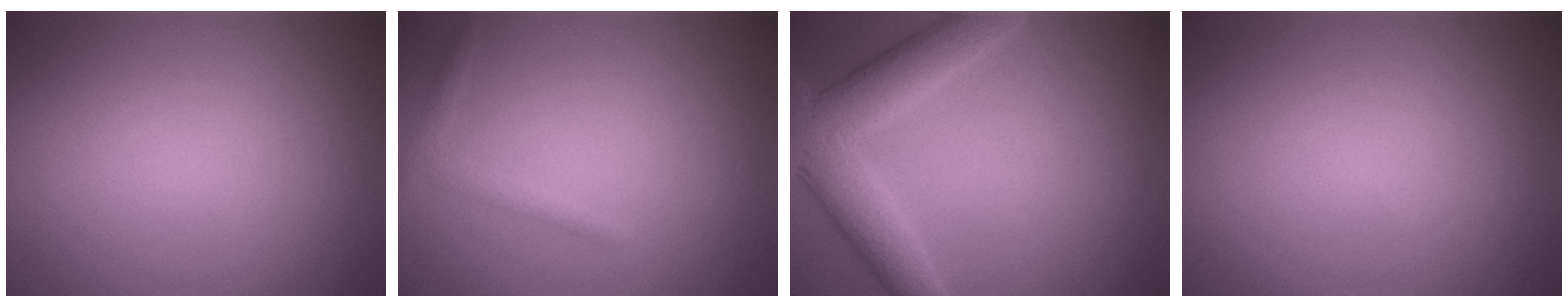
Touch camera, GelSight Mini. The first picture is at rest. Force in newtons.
{"total": 1.3, "press": 1.3, "slide": 0.1}
{"total": 6.5, "press": 6.5, "slide": 0.4}
{"total": 0.0}